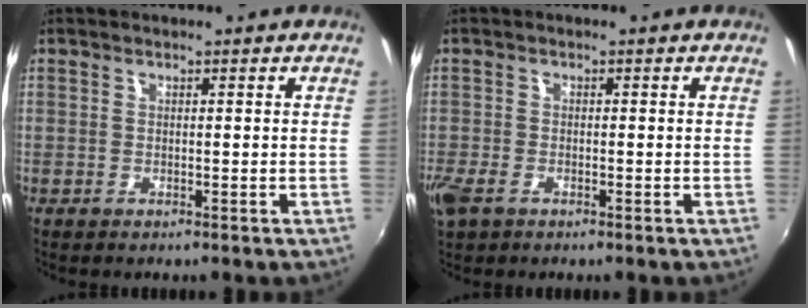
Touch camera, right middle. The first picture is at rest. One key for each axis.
{"total": 4.7, "fx": -2.7, "fy": 2.4, "fz": 2.9, "tx": -0.074, "ty": -0.014, "tz": -0.053}